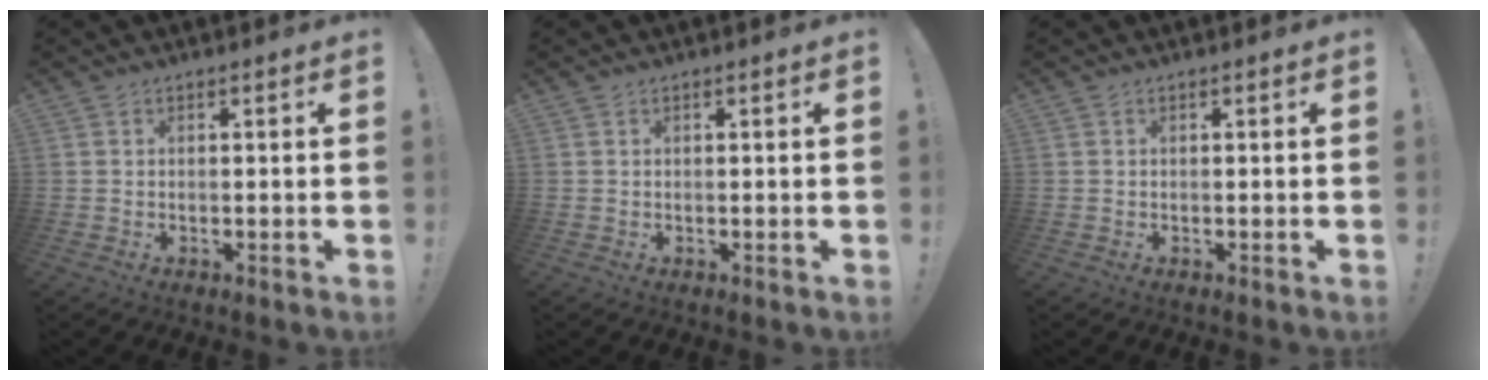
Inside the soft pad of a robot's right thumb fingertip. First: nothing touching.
{"total": 0.0}
{"total": 0.0}